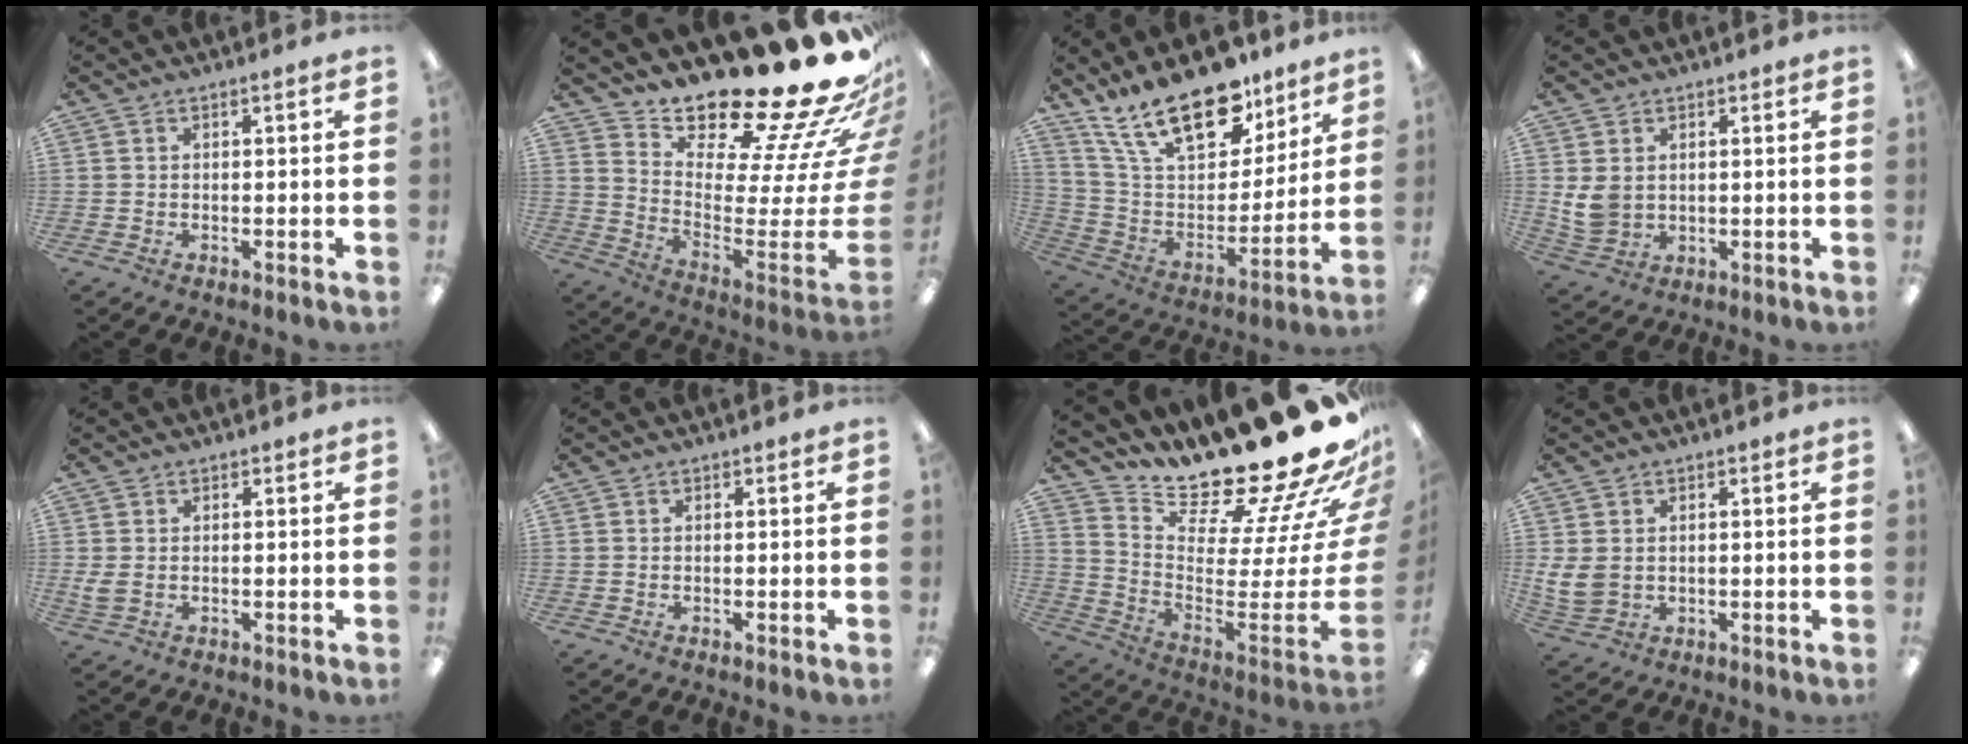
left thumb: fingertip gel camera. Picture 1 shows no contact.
{"total": 25.5, "force": [21.9, 5.7, 11.7], "torque": [-0.120, -0.209, 0.373]}
{"total": 24.0, "force": [16.7, 10.9, 13.4], "torque": [-0.244, -0.108, 0.298]}
{"total": 6.6, "force": [1.7, 5.6, 3.0], "torque": [-0.067, 0.002, 0.036]}
{"total": 2.6, "force": [0.5, 2.0, 1.5], "torque": [-0.011, -0.002, 0.007]}
{"total": 0.0}
{"total": 23.4, "force": [20.0, 4.9, 11.1], "torque": [-0.101, -0.208, 0.346]}
{"total": 6.2, "force": [1.4, 5.2, 3.0], "torque": [-0.064, 0.000, 0.031]}